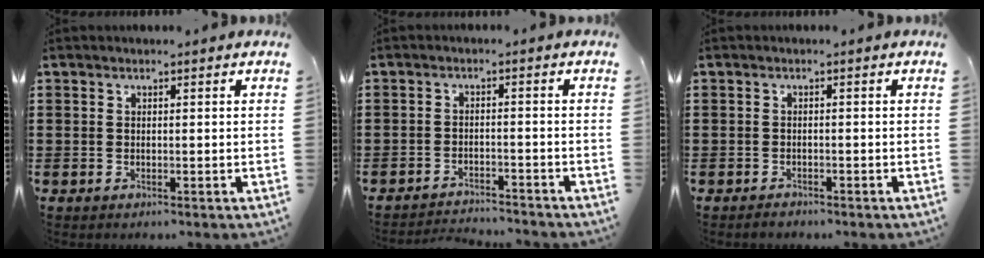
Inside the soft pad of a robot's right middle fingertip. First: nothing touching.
{"total": 2.7, "force": [-2.7, 0.0, 0.2], "torque": [-0.007, -0.001, -0.056]}
{"total": 0.9, "force": [-0.9, 0.2, 0.2], "torque": [-0.006, -0.001, -0.018]}